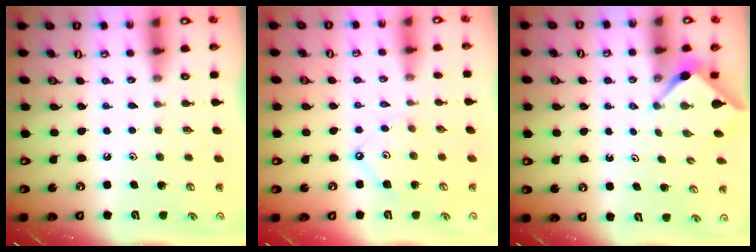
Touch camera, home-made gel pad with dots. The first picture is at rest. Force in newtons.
{"total": 5.5, "press": 5.4, "slide": 0.7}
{"total": 3.1, "press": 3.1, "slide": 0.4}